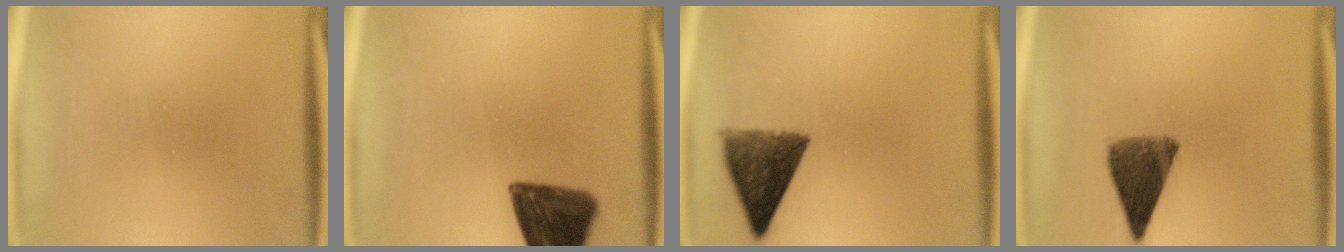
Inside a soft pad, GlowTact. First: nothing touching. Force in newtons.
{"total": 12.7}
{"total": 9.5}
{"total": 8.8}